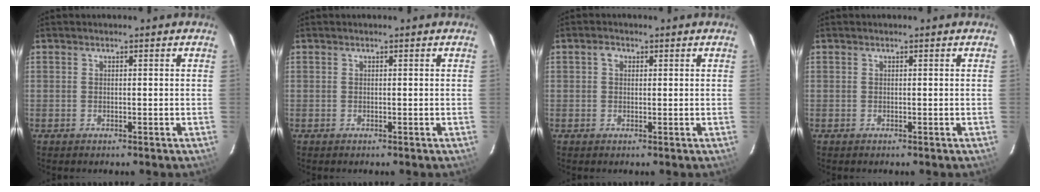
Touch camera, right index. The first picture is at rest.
{"total": 0.0}
{"total": 1.6, "force": [0.5, 1.3, 0.7], "torque": [-0.013, 0.008, 0.006]}
{"total": 0.0}